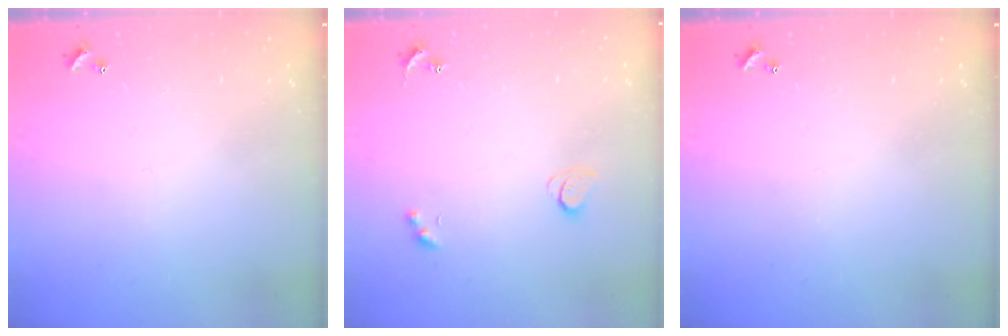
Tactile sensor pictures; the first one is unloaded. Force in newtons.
{"total": 2.0, "press": 1.9, "slide": 0.5}
{"total": 0.0}